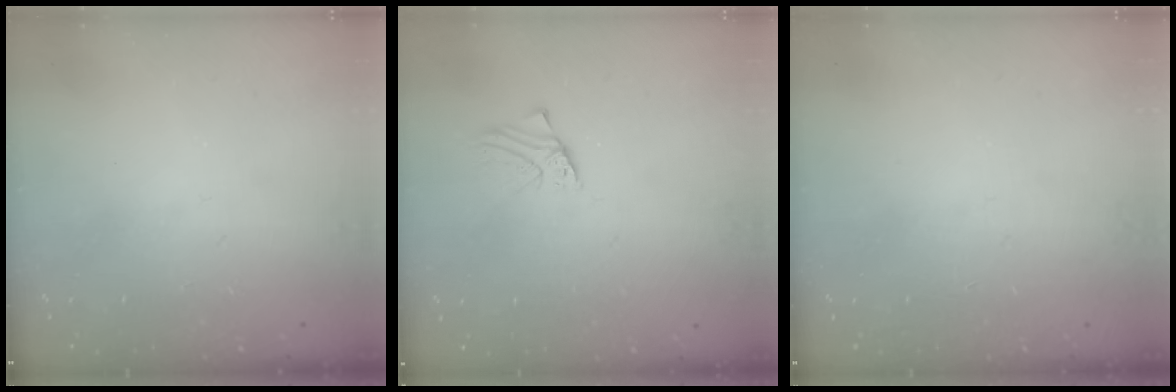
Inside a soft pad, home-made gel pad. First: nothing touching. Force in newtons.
{"total": 1.8, "press": 1.8, "slide": 0.1}
{"total": 2.8, "press": 2.8, "slide": 0.3}